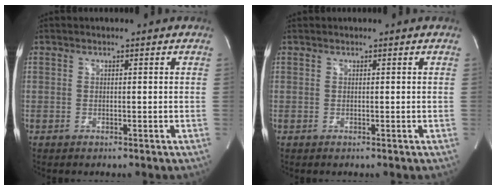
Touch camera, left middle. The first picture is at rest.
{"total": 0.0}